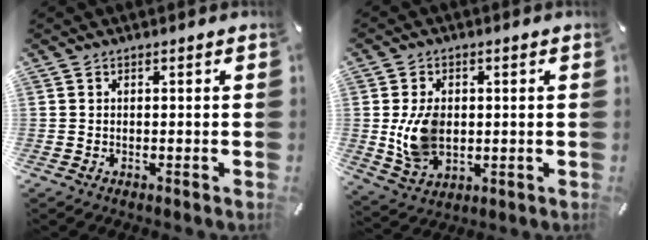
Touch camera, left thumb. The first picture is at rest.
{"total": 10.2, "force": [0.3, 7.5, 6.8], "torque": [-0.139, -0.006, 0.003]}